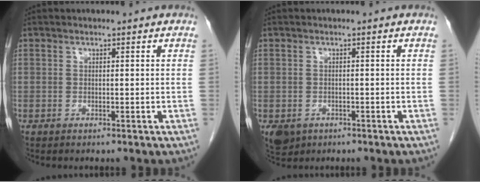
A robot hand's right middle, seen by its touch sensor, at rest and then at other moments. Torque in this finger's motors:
{"motor_torque": [0.52, -0.30, 0.01, 0.01]}